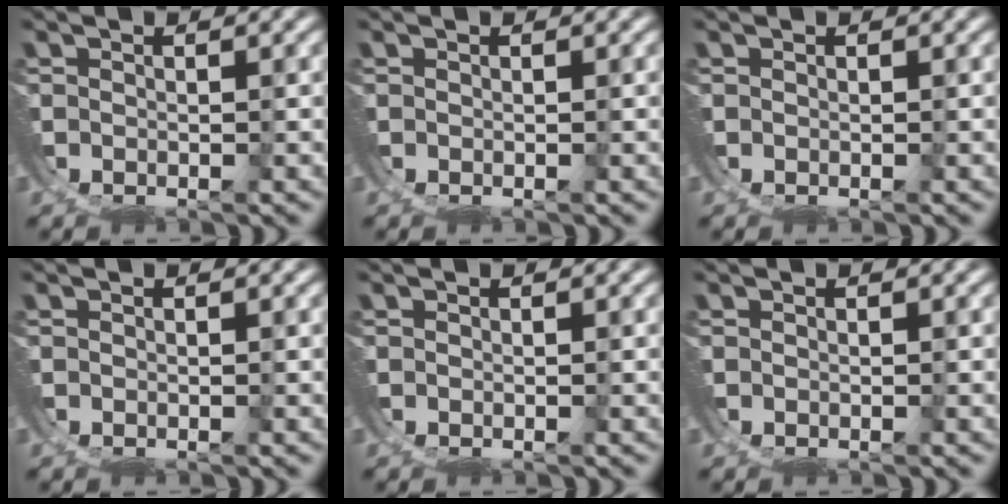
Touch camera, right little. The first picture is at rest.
{"total": 0.0}
{"total": 0.0}
{"total": 0.0}
{"total": 0.0}
{"total": 0.0}